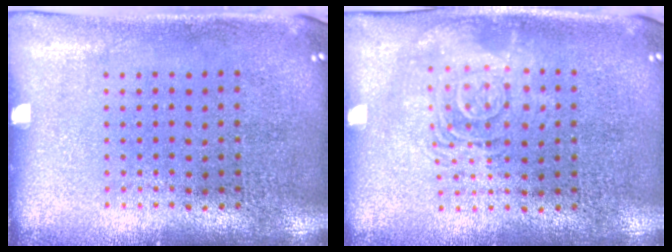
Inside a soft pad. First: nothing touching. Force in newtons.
{"total": 2.8, "press": 2.7, "slide": 0.4}